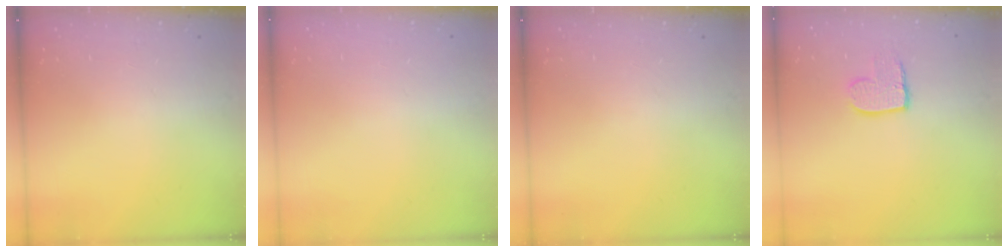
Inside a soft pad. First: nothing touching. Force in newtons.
{"total": 0.0}
{"total": 0.0}
{"total": 8.4, "press": 8.4, "slide": 0.6}